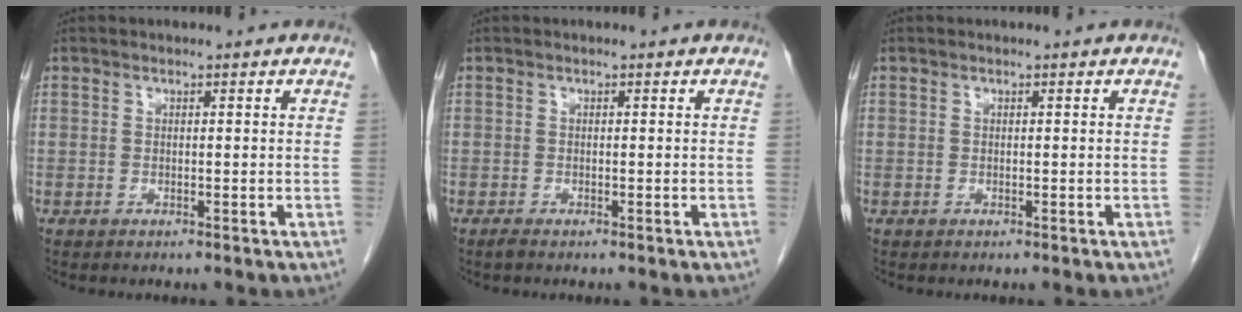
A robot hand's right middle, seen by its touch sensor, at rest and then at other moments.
{"total": 0.6, "force": [-0.5, 0.0, 0.3], "torque": [-0.010, -0.002, -0.010]}
{"total": 0.0}